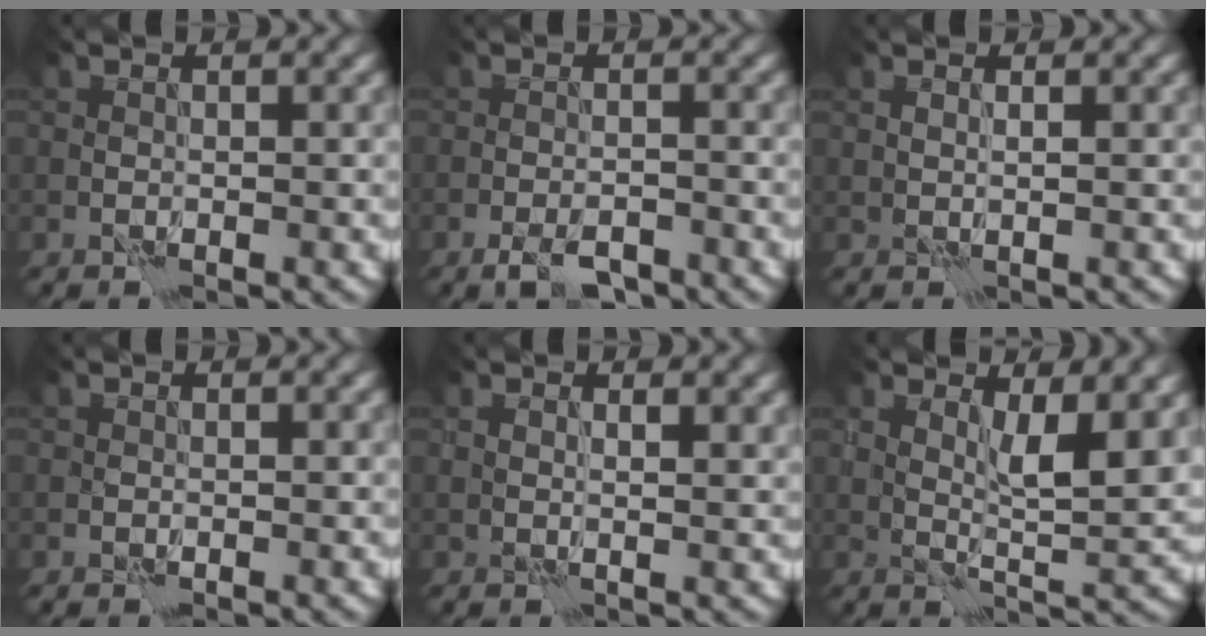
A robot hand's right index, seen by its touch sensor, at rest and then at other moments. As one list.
[{"total": 2.6, "force": [-1.9, 0.9, 1.6], "torque": [-0.025, -0.002, -0.034]}, {"total": 0.6, "force": [0.6, 0.0, 0.3], "torque": [-0.005, -0.007, 0.015]}, {"total": 0.0}, {"total": 1.9, "force": [1.3, 0.5, 1.2], "torque": [-0.018, -0.007, 0.028]}, {"total": 4.3, "force": [2.3, 0.8, 3.6], "torque": [-0.063, -0.012, 0.045]}]